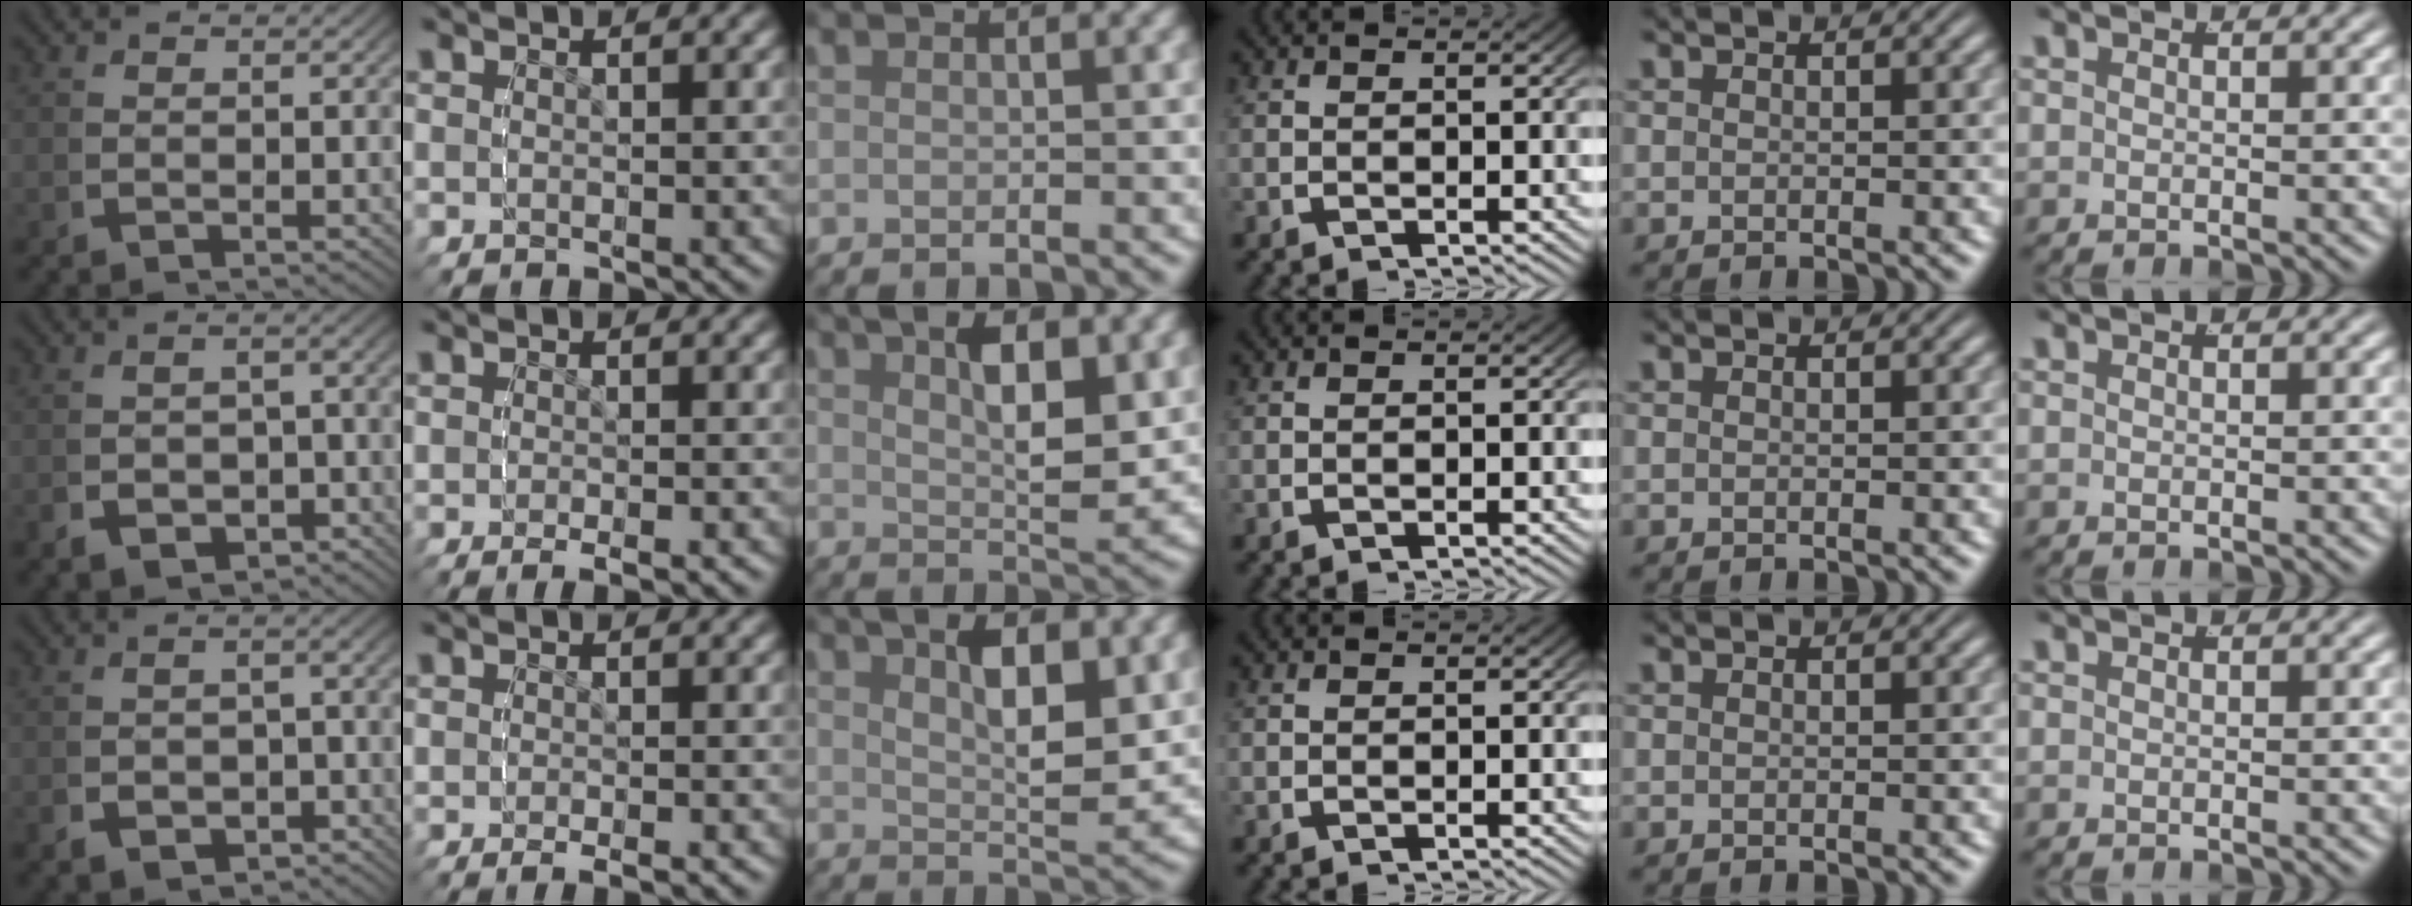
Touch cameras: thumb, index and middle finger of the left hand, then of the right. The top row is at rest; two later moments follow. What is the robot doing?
{"motion": "grasp_and_lifting", "object": "sponge"}